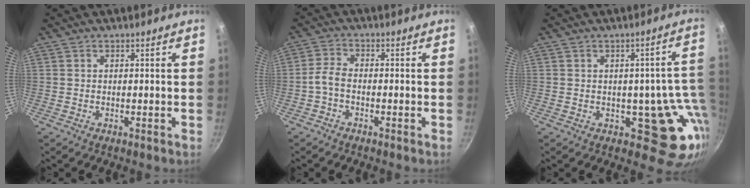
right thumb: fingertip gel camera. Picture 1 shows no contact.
{"total": 3.2, "force": [-1.5, 1.7, 2.3], "torque": [-0.058, 0.018, -0.040]}
{"total": 11.2, "force": [-1.1, 7.6, 8.2], "torque": [-0.023, 0.009, -0.006]}